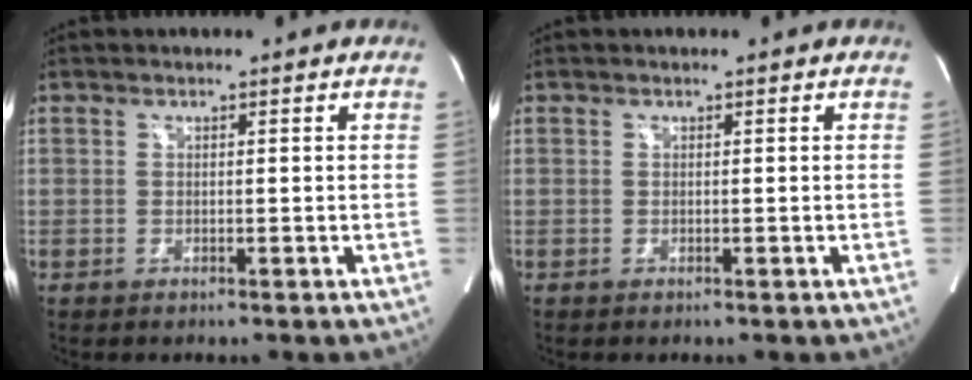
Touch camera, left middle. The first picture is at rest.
{"total": 0.0}